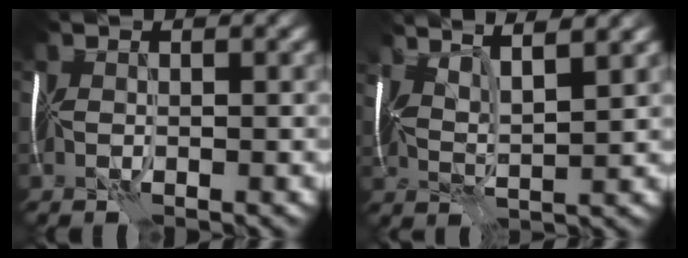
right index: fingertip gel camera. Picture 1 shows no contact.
{"total": 5.3, "force": [3.8, 1.2, 3.5], "torque": [-0.059, 0.013, 0.056]}